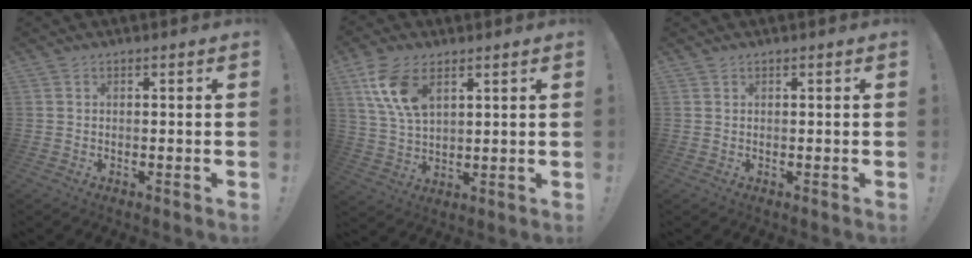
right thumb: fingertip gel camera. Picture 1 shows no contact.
{"total": 11.8, "force": [6.0, 6.3, 7.9], "torque": [-0.158, -0.014, 0.113]}
{"total": 0.5, "force": [0.5, 0.2, 0.1], "torque": [0.005, -0.004, 0.008]}